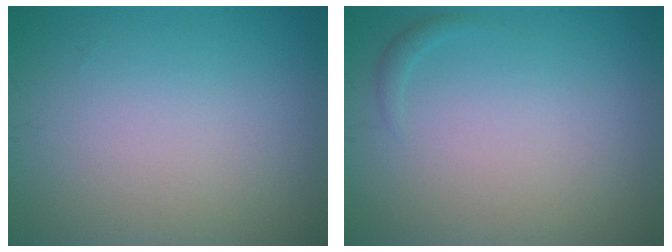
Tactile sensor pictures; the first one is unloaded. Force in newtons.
{"total": 0.6, "press": 0.6, "slide": 0.1}